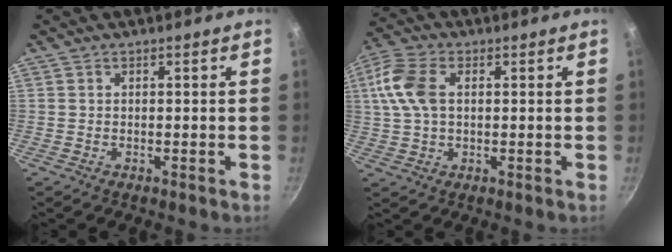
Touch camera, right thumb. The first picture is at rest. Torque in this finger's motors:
{"motor_torque": [0.06, 0.06, 0.46, 0.25, 0.08]}